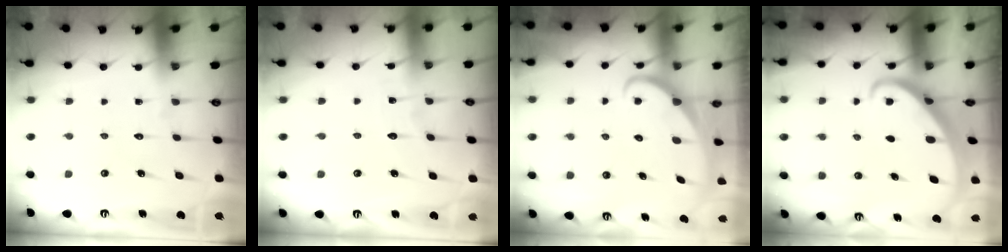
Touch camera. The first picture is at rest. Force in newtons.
{"total": 2.6, "press": 2.6, "slide": 0.3}
{"total": 2.5, "press": 2.5, "slide": 0.3}
{"total": 2.5, "press": 2.5, "slide": 0.2}